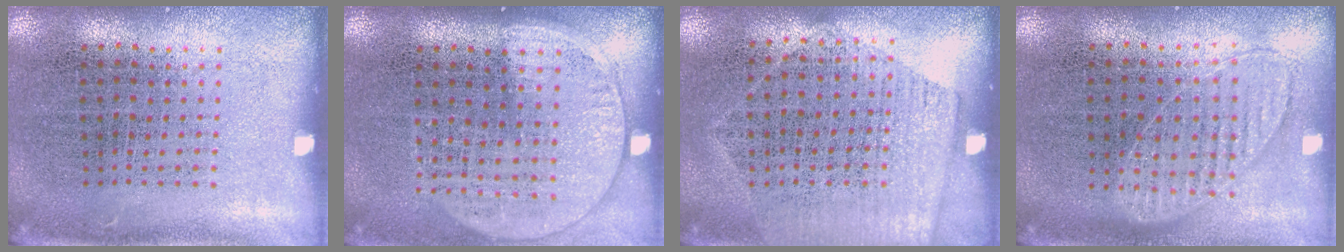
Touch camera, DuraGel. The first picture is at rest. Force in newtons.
{"total": 1.5, "press": 1.4, "slide": 0.7}
{"total": 1.4, "press": 1.1, "slide": 0.7}
{"total": 0.9, "press": 0.9, "slide": 0.2}